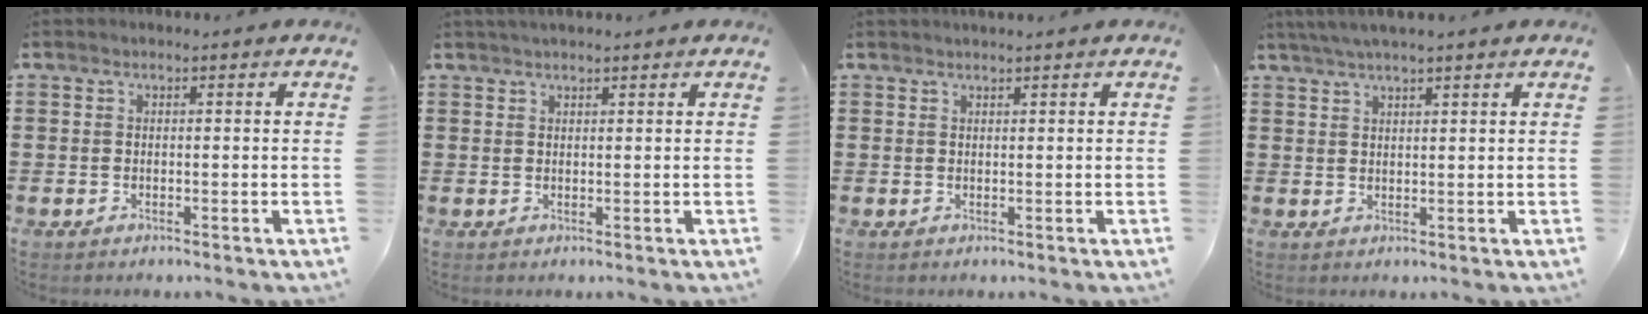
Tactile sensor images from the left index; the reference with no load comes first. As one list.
[{"total": 1.1, "force": [1.0, 0.1, 0.5], "torque": [-0.010, 0.001, 0.020]}, {"total": 0.6, "force": [0.6, -0.1, 0.2], "torque": [-0.004, -0.002, 0.012]}, {"total": 3.1, "force": [2.6, -0.1, 1.7], "torque": [-0.038, 0.002, 0.048]}]